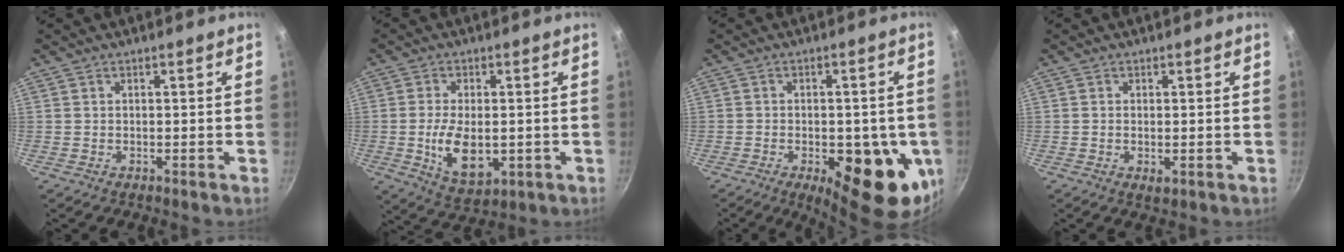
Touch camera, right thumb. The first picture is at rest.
{"total": 10.1, "force": [-1.4, 5.6, 8.3], "torque": [-0.145, -0.009, -0.010]}
{"total": 17.4, "force": [-5.2, 7.7, 14.7], "torque": [-0.143, -0.006, -0.060]}
{"total": 1.4, "force": [-0.4, 0.6, 1.2], "torque": [-0.021, -0.006, -0.006]}